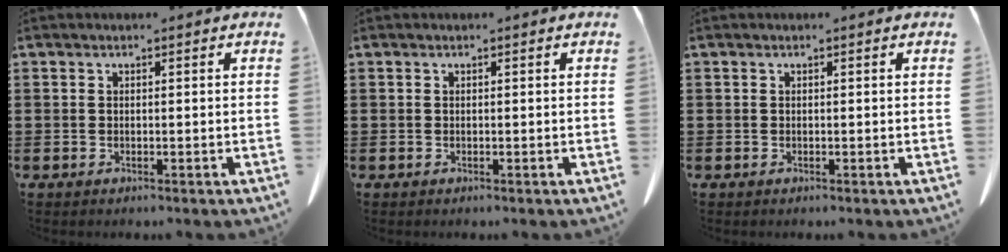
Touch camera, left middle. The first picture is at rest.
{"total": 0.0}
{"total": 0.0}